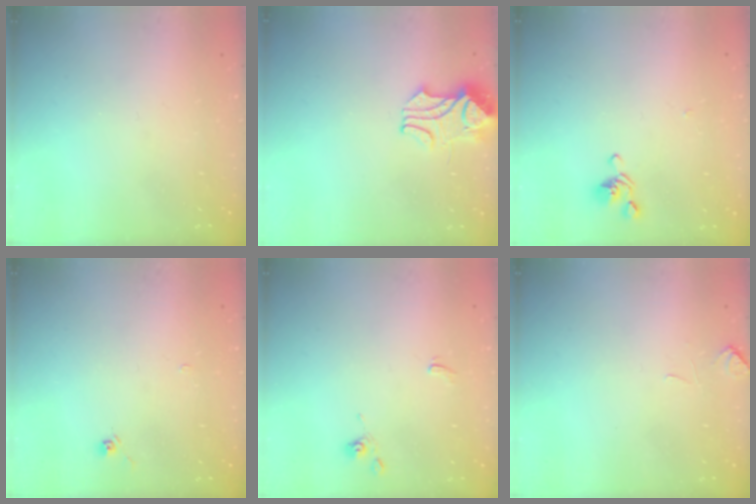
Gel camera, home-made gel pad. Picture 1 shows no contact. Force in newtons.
{"total": 2.1, "press": 1.9, "slide": 0.9}
{"total": 2.5, "press": 2.3, "slide": 0.9}
{"total": 4.6, "press": 4.6, "slide": 0.4}
{"total": 0.6, "press": 0.5, "slide": 0.3}
{"total": 0.5, "press": 0.1, "slide": 0.5}